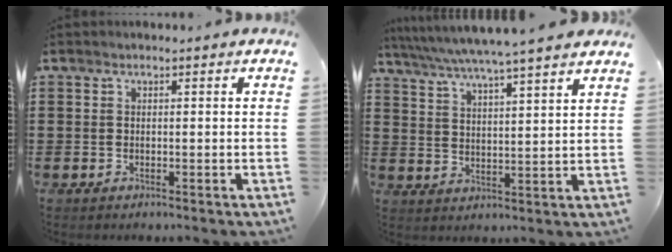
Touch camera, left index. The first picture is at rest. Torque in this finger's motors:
{"motor_torque": [1.25, -0.89, 1.05, 0.21]}